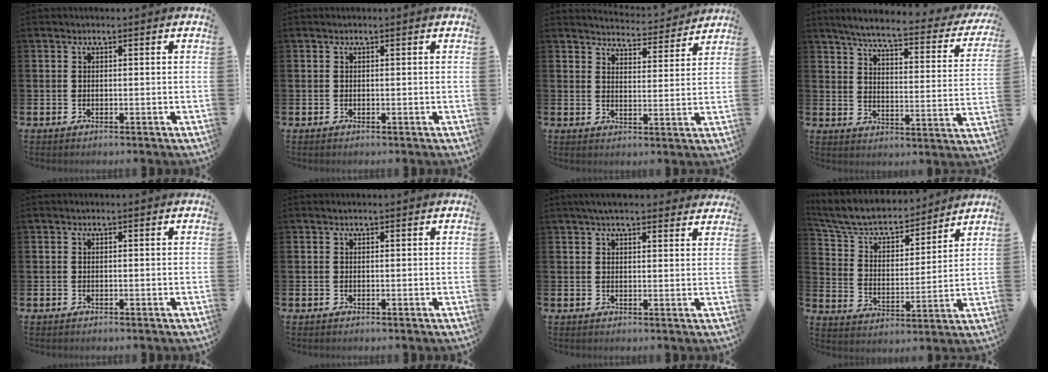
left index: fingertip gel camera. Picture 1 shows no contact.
{"total": 0.0}
{"total": 4.5, "force": [4.4, 0.6, 0.0], "torque": [-0.003, -0.039, 0.074]}
{"total": 5.5, "force": [4.7, 0.7, 2.8], "torque": [-0.069, -0.039, 0.068]}
{"total": 0.0}
{"total": 0.0}
{"total": 3.8, "force": [3.5, 0.7, 1.4], "torque": [-0.030, -0.010, 0.063]}
{"total": 7.5, "force": [6.7, 2.4, 2.1], "torque": [-0.078, -0.047, 0.116]}